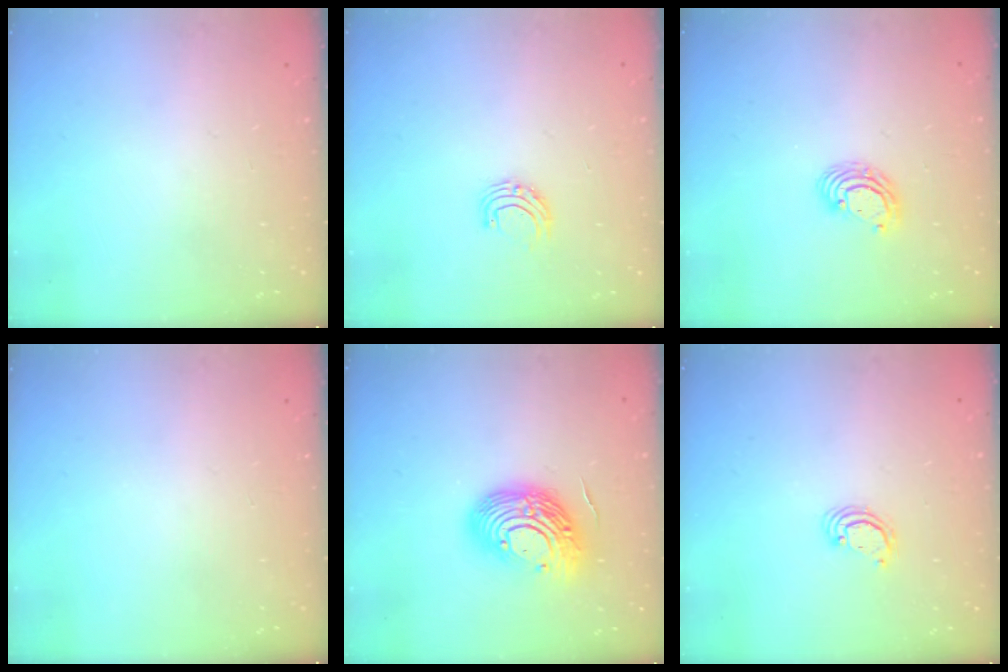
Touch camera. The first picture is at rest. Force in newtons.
{"total": 5.5, "press": 5.5, "slide": 0.6}
{"total": 5.2, "press": 5.2, "slide": 0.3}
{"total": 0.0}
{"total": 14.6, "press": 14.5, "slide": 1.7}
{"total": 2.4, "press": 2.4, "slide": 0.3}